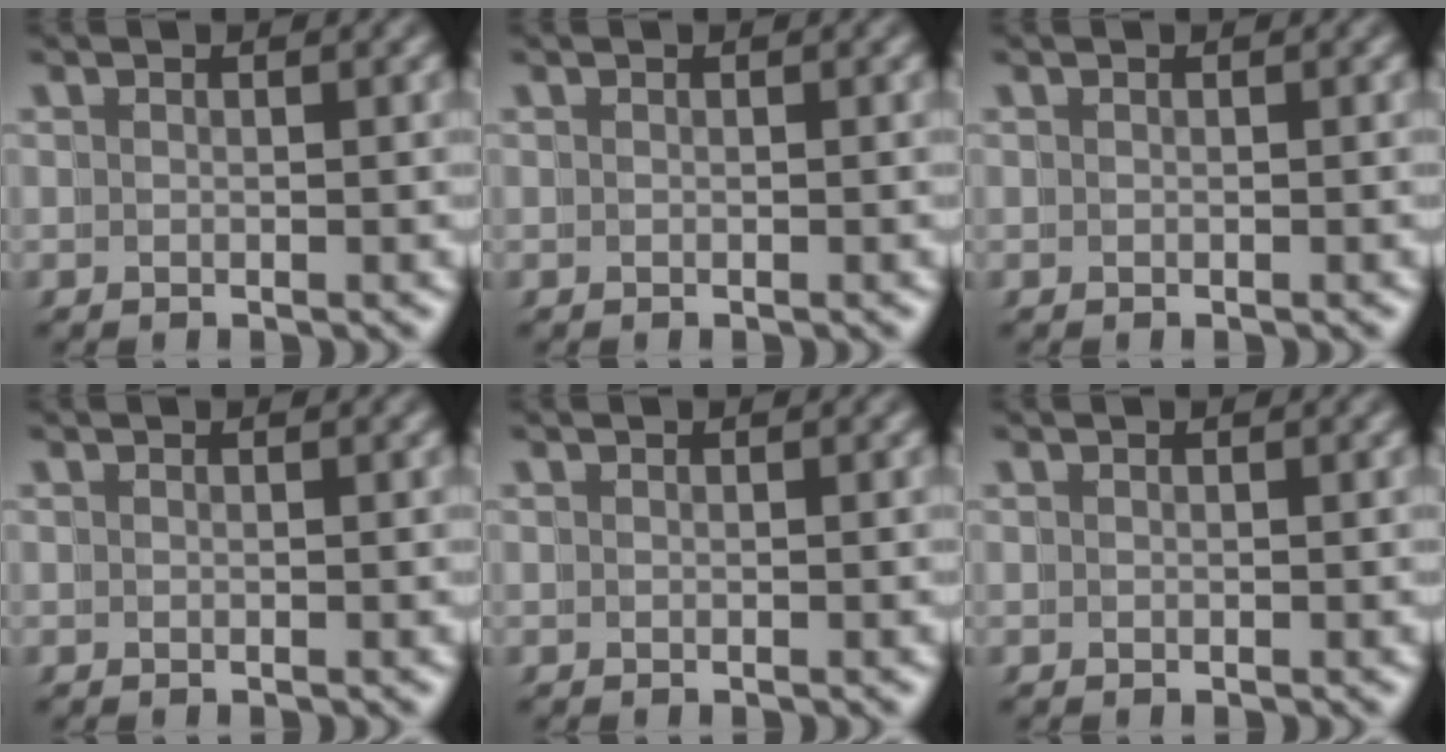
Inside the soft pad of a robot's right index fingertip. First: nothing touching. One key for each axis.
{"total": 0.0}
{"total": 0.0}
{"total": 0.0}
{"total": 0.0}
{"total": 0.0}